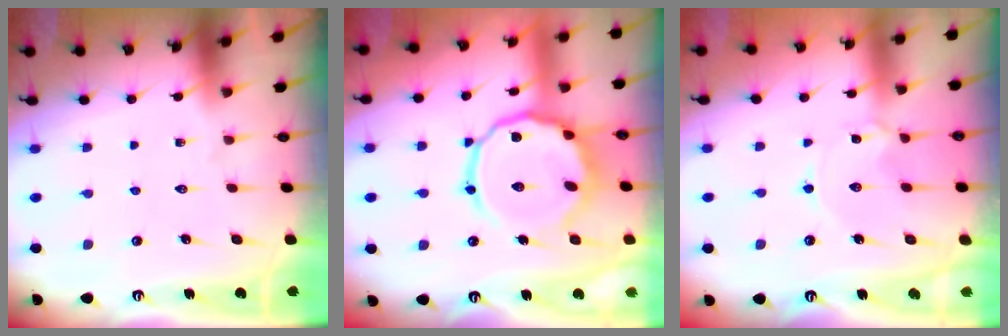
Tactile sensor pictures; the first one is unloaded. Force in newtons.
{"total": 14.0, "press": 13.9, "slide": 1.3}
{"total": 2.2, "press": 2.2, "slide": 0.2}